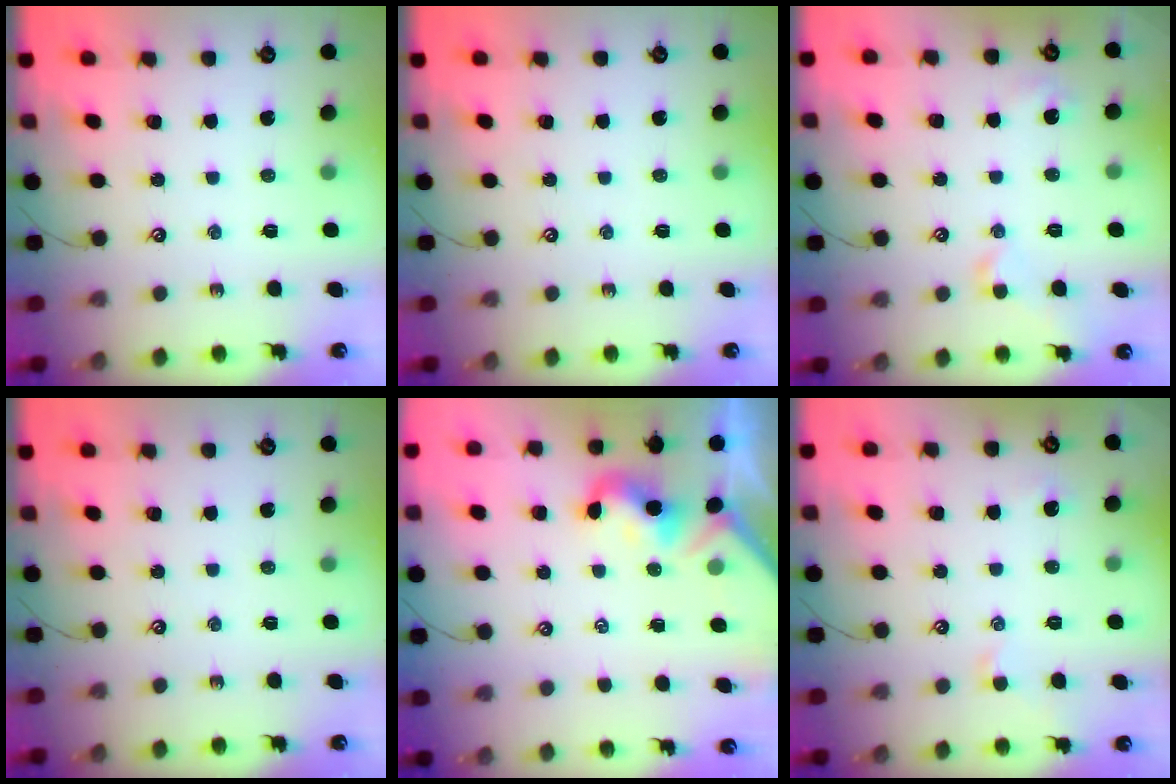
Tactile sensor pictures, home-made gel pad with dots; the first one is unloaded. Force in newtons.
{"total": 0.0}
{"total": 2.3, "press": 2.2, "slide": 0.6}
{"total": 0.0}
{"total": 0.9, "press": 0.7, "slide": 0.6}
{"total": 0.9, "press": 0.6, "slide": 0.6}